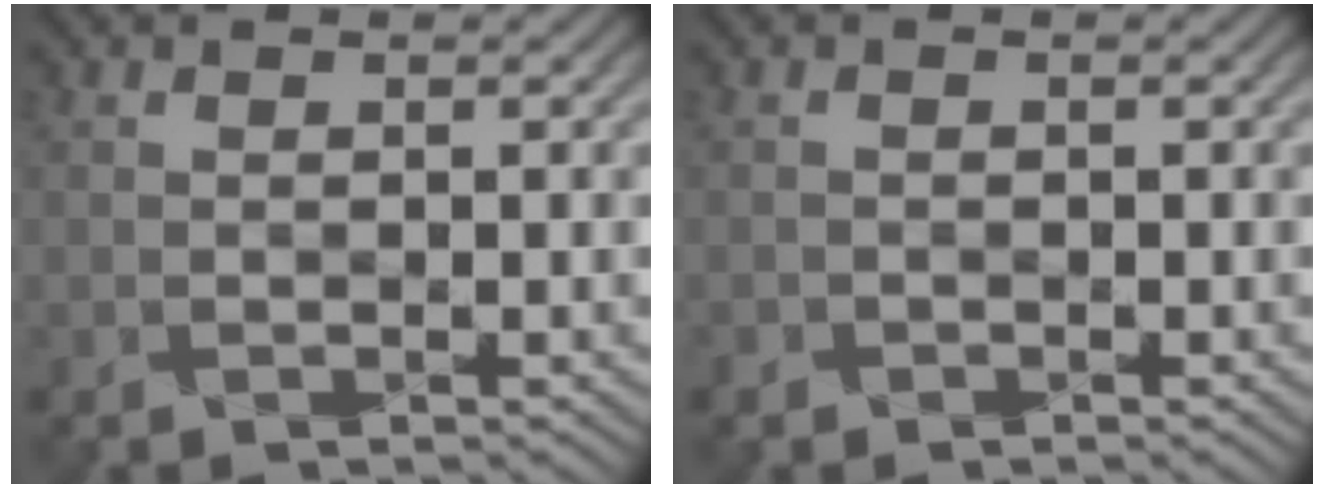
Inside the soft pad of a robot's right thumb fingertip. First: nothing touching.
{"total": 0.8, "force": [-0.7, 0.1, -0.4], "torque": [0.003, -0.008, -0.008]}